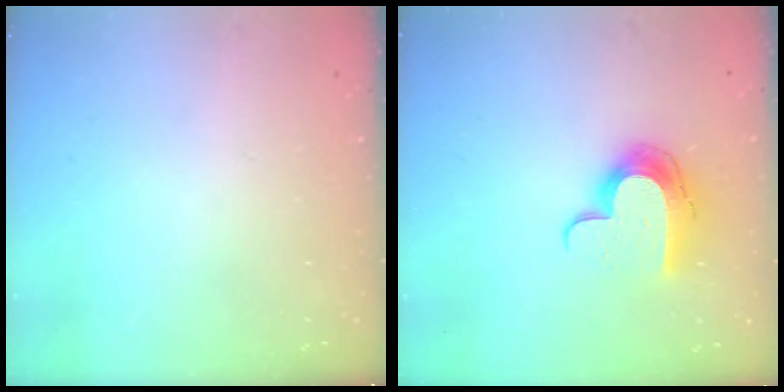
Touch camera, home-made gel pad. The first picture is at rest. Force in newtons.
{"total": 12.0, "press": 12.0, "slide": 1.0}